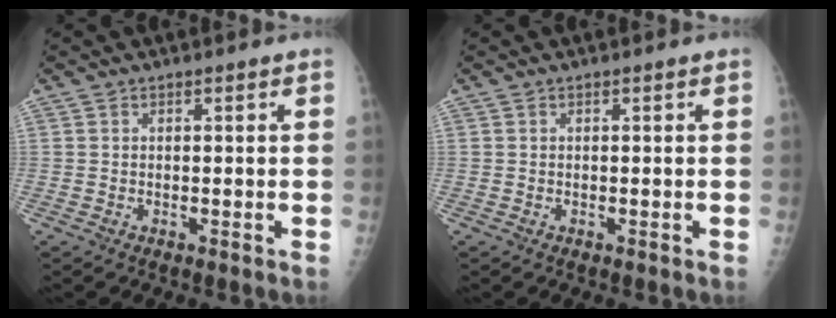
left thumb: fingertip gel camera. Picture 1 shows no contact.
{"total": 0.0}